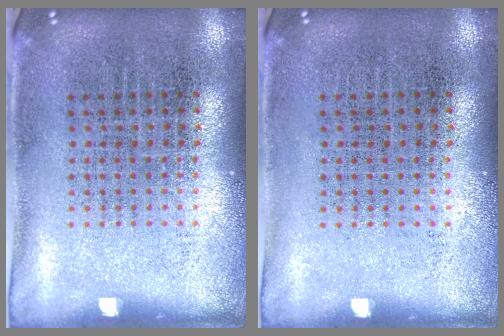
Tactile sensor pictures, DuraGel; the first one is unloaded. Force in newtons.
{"total": 0.0}